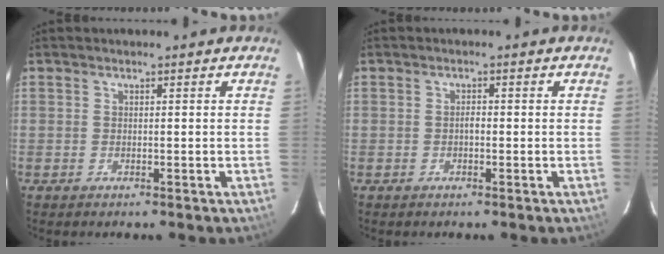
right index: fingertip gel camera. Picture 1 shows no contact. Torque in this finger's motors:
{"motor_torque": [0.46, -0.03, 0.17, 0.05]}